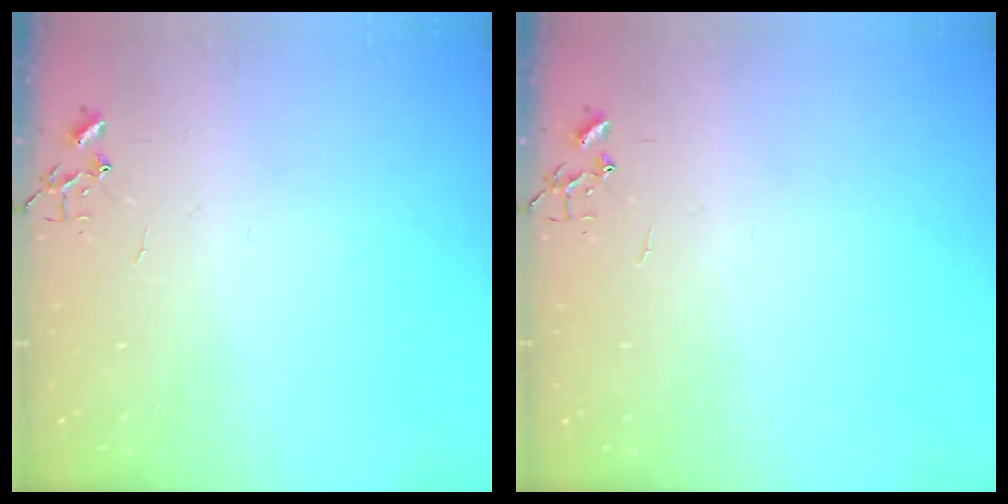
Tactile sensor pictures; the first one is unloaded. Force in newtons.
{"total": 0.0}